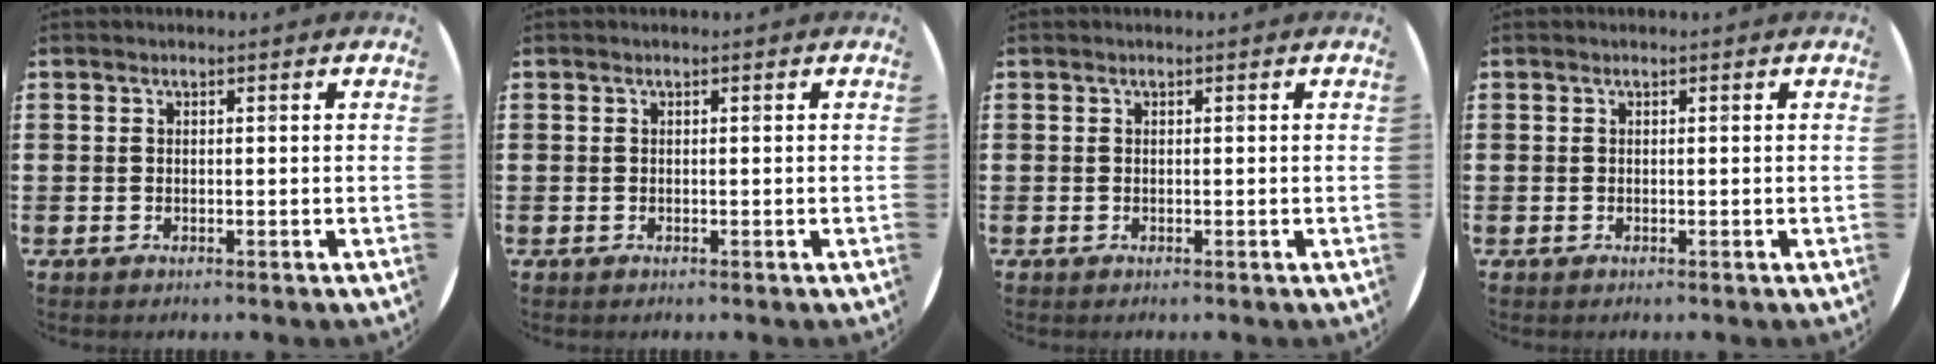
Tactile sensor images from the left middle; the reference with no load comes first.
{"total": 0.0}
{"total": 0.0}
{"total": 0.0}